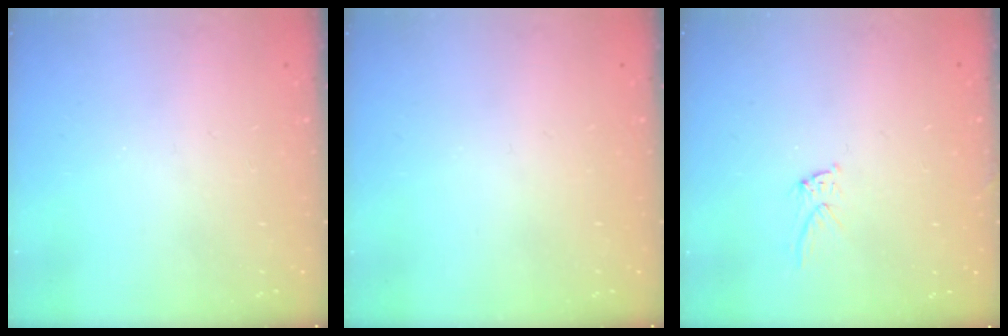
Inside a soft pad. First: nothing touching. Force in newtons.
{"total": 0.0}
{"total": 6.2, "press": 6.2, "slide": 0.4}